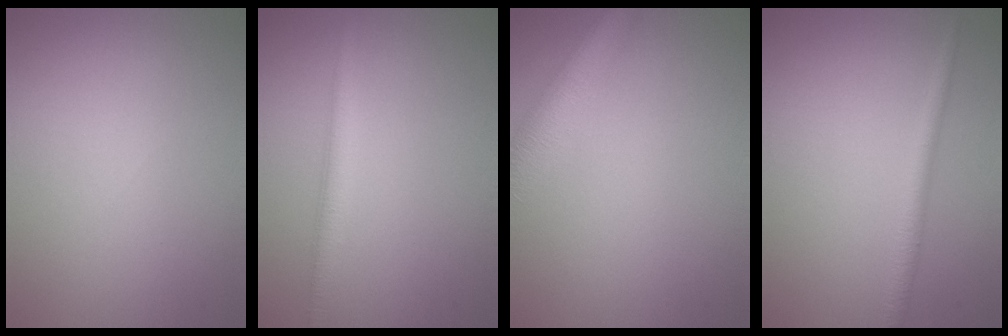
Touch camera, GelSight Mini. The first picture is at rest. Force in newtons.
{"total": 2.4, "press": 2.4, "slide": 0.0}
{"total": 4.7, "press": 4.7, "slide": 0.2}
{"total": 1.9, "press": 1.9, "slide": 0.0}